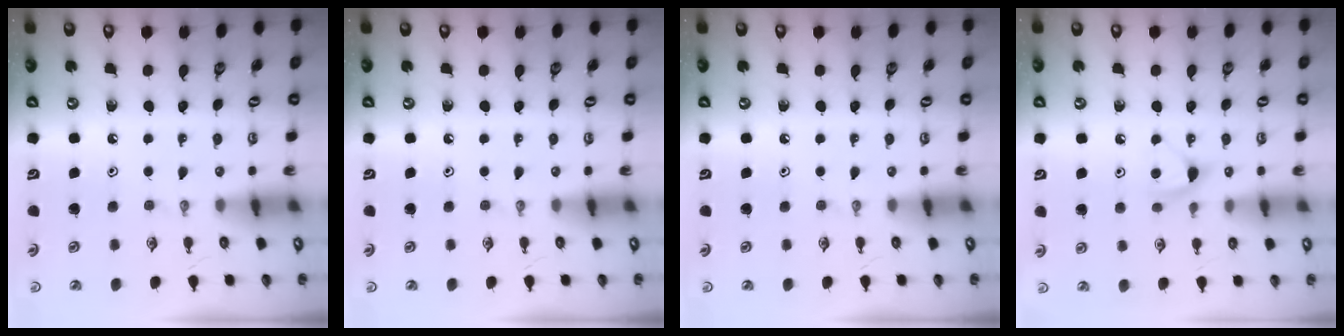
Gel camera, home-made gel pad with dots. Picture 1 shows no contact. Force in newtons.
{"total": 0.0}
{"total": 0.0}
{"total": 6.4, "press": 6.4, "slide": 0.8}